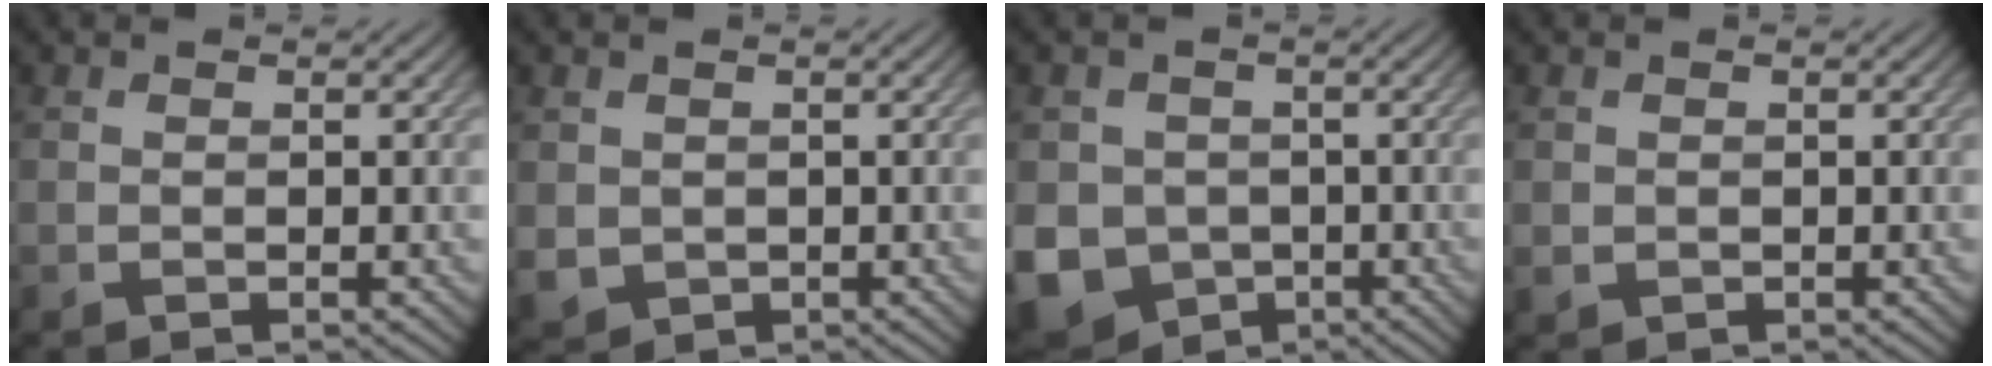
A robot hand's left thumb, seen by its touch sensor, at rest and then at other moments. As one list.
[{"total": 2.3, "force": [0.3, 2.2, 0.8], "torque": [-0.032, -0.012, 0.010]}, {"total": 9.7, "force": [-2.7, 8.4, 3.9], "torque": [-0.113, -0.041, -0.062]}, {"total": 0.9, "force": [0.1, 0.9, 0.2], "torque": [-0.008, -0.007, 0.004]}]